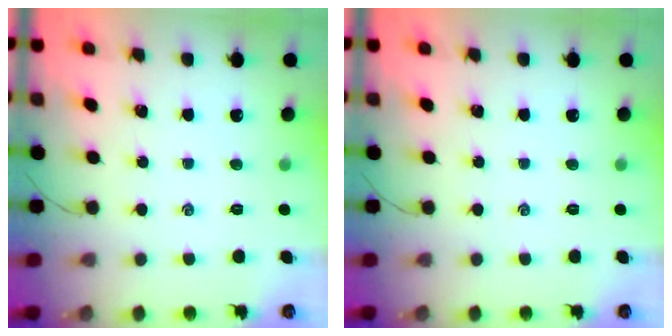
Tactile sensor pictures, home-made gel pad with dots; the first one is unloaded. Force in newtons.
{"total": 0.0}